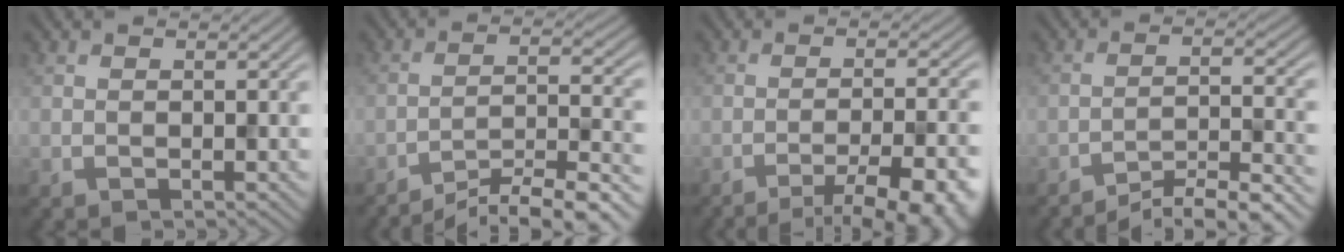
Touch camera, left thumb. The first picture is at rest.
{"total": 9.3, "force": [-8.0, 1.2, 4.7], "torque": [-0.077, 0.007, -0.131]}
{"total": 11.6, "force": [-8.2, 2.7, 7.7], "torque": [-0.099, 0.005, -0.093]}
{"total": 6.1, "force": [-5.2, 0.8, 3.1], "torque": [-0.056, 0.016, -0.090]}